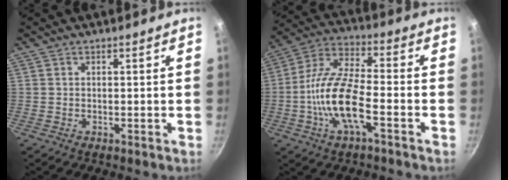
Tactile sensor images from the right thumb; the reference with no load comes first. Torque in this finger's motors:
{"motor_torque": [2.55, 2.46, 1.64, -0.25, 0.60]}